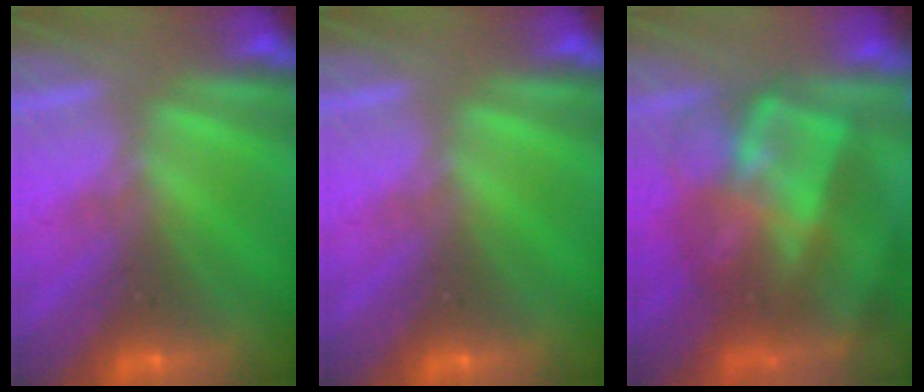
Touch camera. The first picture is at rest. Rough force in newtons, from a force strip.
{"total": 0.0}
{"total": 8.2}